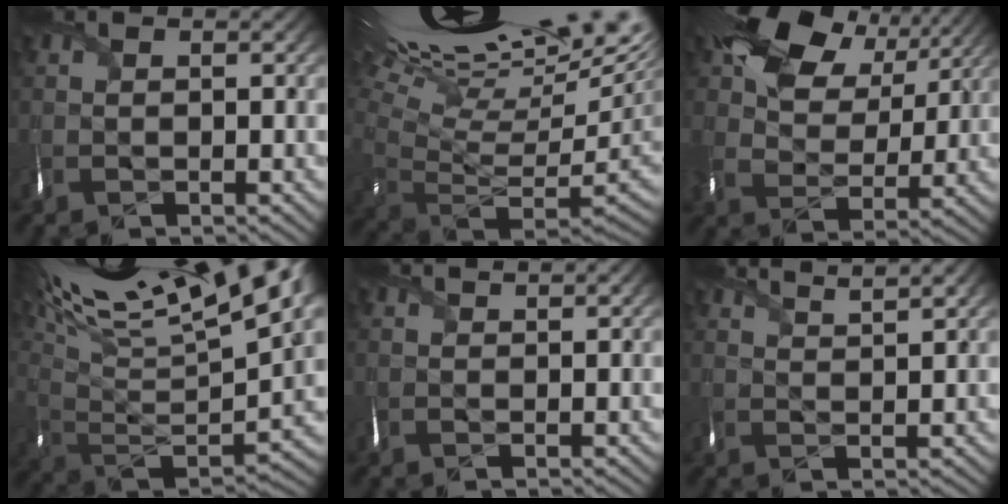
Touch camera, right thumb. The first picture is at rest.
{"total": 18.6, "force": [8.9, 6.1, 15.1], "torque": [-0.200, 0.032, 0.178]}
{"total": 12.5, "force": [6.2, 8.5, 6.8], "torque": [-0.125, 0.010, 0.109]}
{"total": 18.5, "force": [10.7, 6.2, 13.7], "torque": [-0.262, 0.039, 0.179]}
{"total": 1.8, "force": [1.6, 0.0, 0.8], "torque": [-0.017, 0.002, 0.029]}
{"total": 4.6, "force": [3.9, 0.4, 2.3], "torque": [-0.030, 0.005, 0.056]}